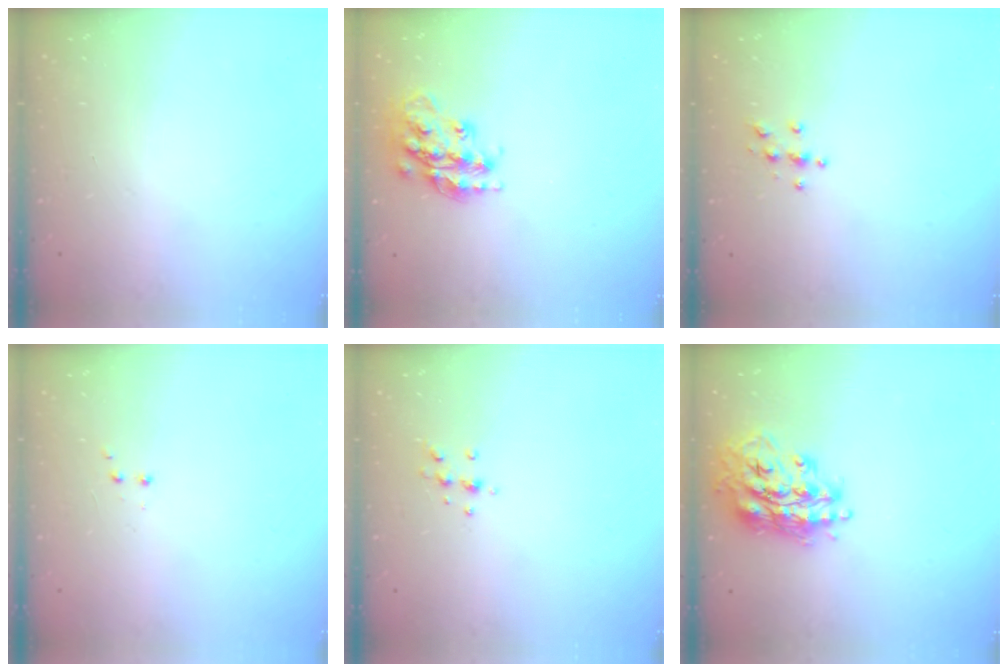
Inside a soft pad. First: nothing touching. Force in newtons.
{"total": 17.3, "press": 17.3, "slide": 1.2}
{"total": 3.8, "press": 3.8, "slide": 0.4}
{"total": 2.0, "press": 1.8, "slide": 0.9}
{"total": 6.2, "press": 6.1, "slide": 0.8}
{"total": 17.1, "press": 17.0, "slide": 1.4}